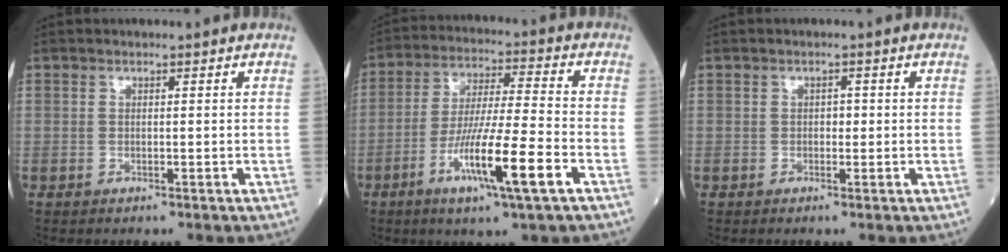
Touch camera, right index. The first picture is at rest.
{"total": 13.0, "force": [-5.4, 0.0, 11.8], "torque": [-0.221, -0.018, -0.099]}
{"total": 1.1, "force": [0.0, 0.7, 0.8], "torque": [-0.008, 0.003, -0.001]}